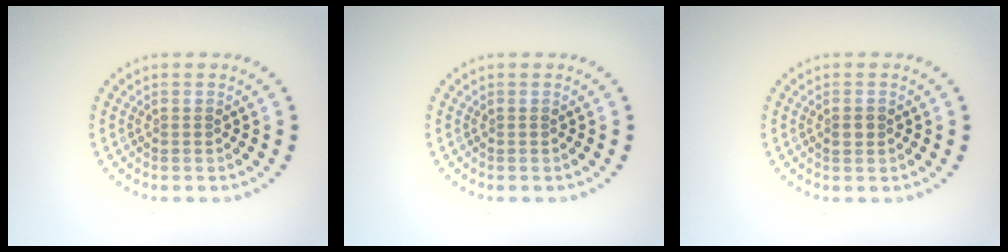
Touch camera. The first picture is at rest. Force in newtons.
{"total": 0.0}
{"total": 1.1, "press": 1.1, "slide": 0.2}